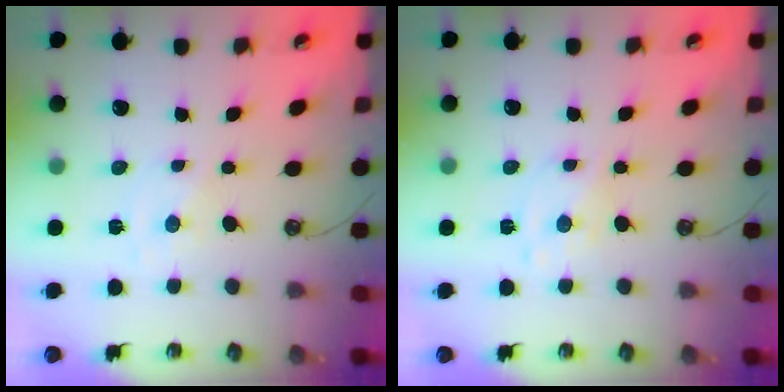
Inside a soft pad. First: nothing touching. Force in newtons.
{"total": 1.8, "press": 1.8, "slide": 0.2}